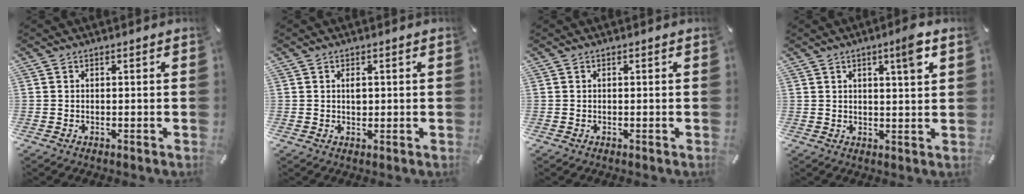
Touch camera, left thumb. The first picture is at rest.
{"total": 1.7, "force": [0.3, 1.0, 1.3], "torque": [-0.021, -0.001, 0.003]}
{"total": 0.0}
{"total": 5.9, "force": [3.0, 0.9, 5.0], "torque": [-0.072, -0.011, 0.042]}